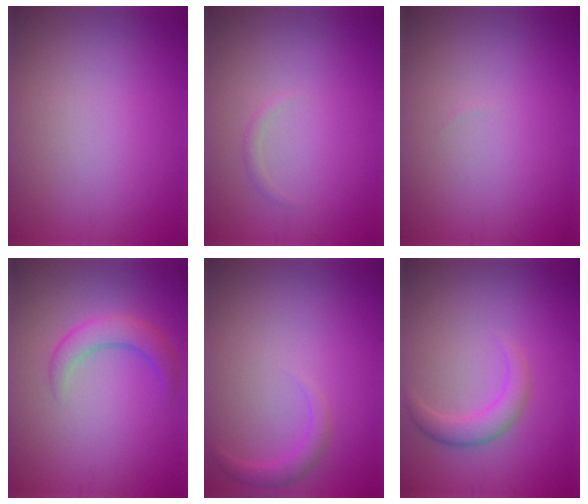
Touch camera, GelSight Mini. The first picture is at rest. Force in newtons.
{"total": 0.6, "press": 0.6, "slide": 0.0}
{"total": 0.0}
{"total": 2.8, "press": 2.8, "slide": 0.1}
{"total": 1.5, "press": 1.5, "slide": 0.2}
{"total": 2.4, "press": 2.4, "slide": 0.2}